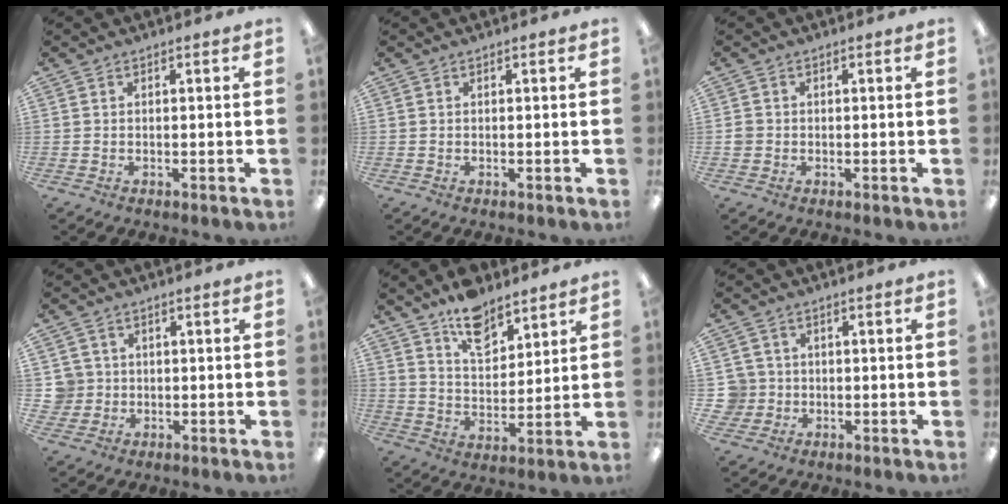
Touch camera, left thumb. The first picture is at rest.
{"total": 0.0}
{"total": 1.4, "force": [-0.1, 1.4, 0.3], "torque": [-0.004, 0.004, -0.004]}
{"total": 4.3, "force": [0.6, 4.2, 0.4], "torque": [-0.019, 0.005, 0.009]}
{"total": 10.7, "force": [8.2, 5.3, 4.3], "torque": [-0.063, -0.048, 0.149]}
{"total": 5.0, "force": [0.3, 4.9, 1.0], "torque": [-0.044, 0.009, 0.005]}